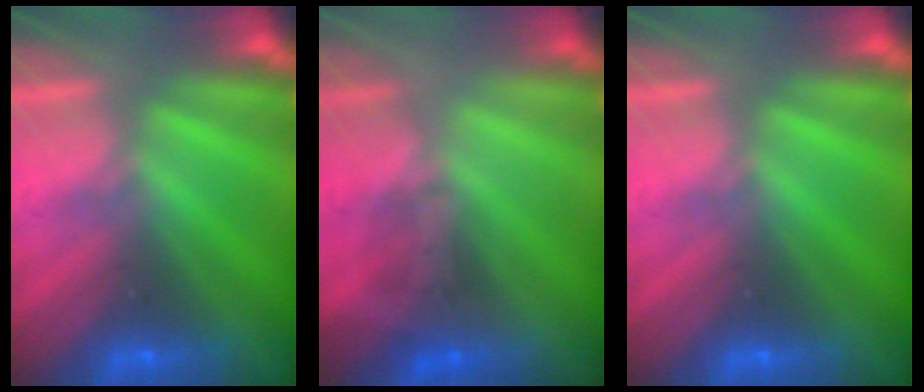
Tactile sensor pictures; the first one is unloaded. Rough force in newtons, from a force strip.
{"total": 1.6}
{"total": 0.0}